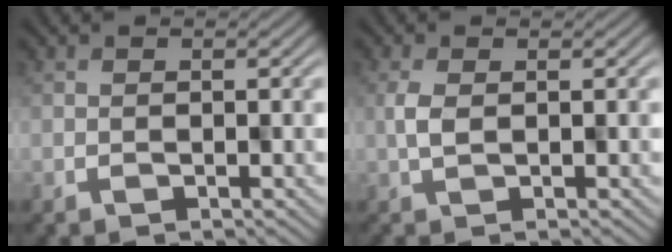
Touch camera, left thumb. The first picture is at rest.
{"total": 1.7, "force": [0.3, 0.5, 1.6], "torque": [-0.034, -0.004, -0.004]}